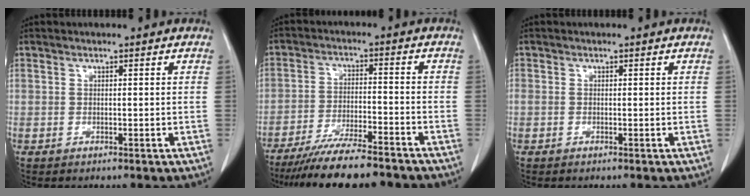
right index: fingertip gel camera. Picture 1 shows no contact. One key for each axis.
{"total": 13.7, "fx": -12.1, "fy": 1.4, "fz": 6.3, "tx": -0.098, "ty": -0.017, "tz": -0.190}
{"total": 0.0}